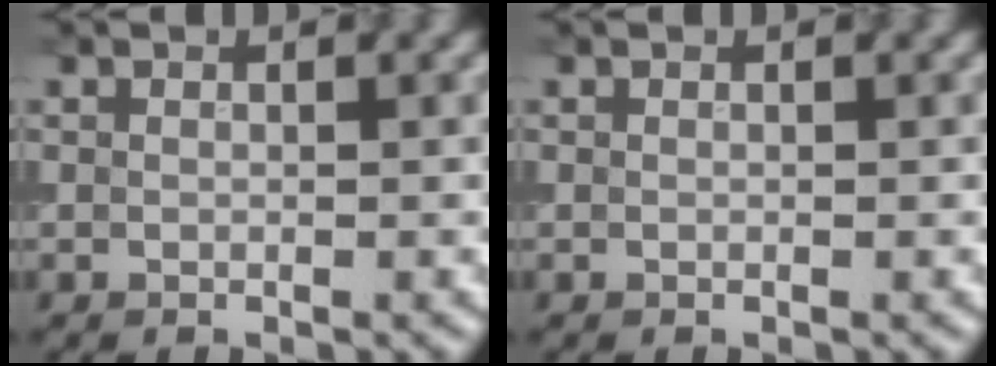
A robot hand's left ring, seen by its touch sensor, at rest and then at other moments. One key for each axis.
{"total": 0.0}